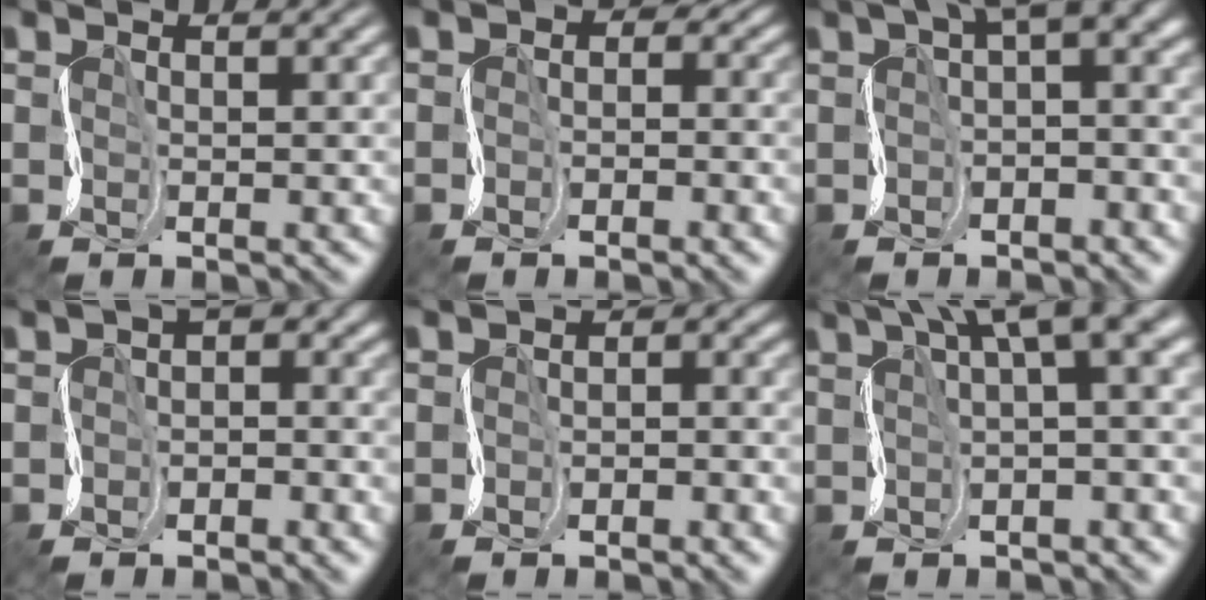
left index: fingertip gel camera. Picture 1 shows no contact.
{"total": 2.3, "force": [-0.6, 1.7, 1.3], "torque": [-0.006, 0.003, -0.018]}
{"total": 6.2, "force": [1.1, 2.9, 5.3], "torque": [-0.070, 0.004, 0.010]}
{"total": 3.5, "force": [-0.6, 2.3, 2.6], "torque": [-0.028, 0.009, -0.020]}
{"total": 2.9, "force": [-1.0, 1.9, 1.9], "torque": [-0.017, 0.005, -0.023]}
{"total": 8.6, "force": [4.1, 2.4, 7.2], "torque": [-0.090, 0.027, 0.067]}